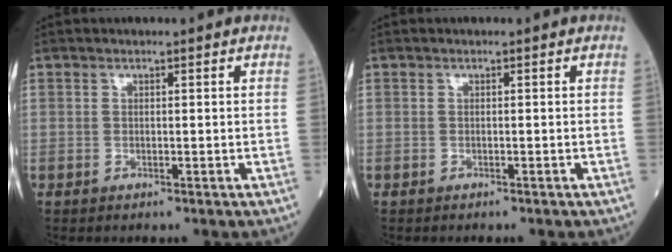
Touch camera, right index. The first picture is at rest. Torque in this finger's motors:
{"motor_torque": [-0.27, -0.14, -0.36, -0.14]}